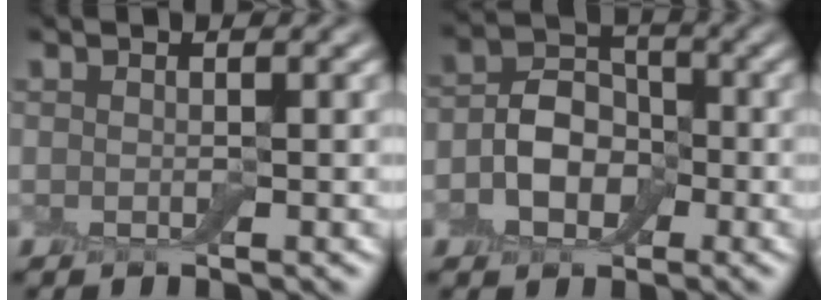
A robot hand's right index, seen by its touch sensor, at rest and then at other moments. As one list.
[{"total": 4.5, "force": [-1.1, 3.4, 2.6], "torque": [-0.036, 0.004, -0.028]}]